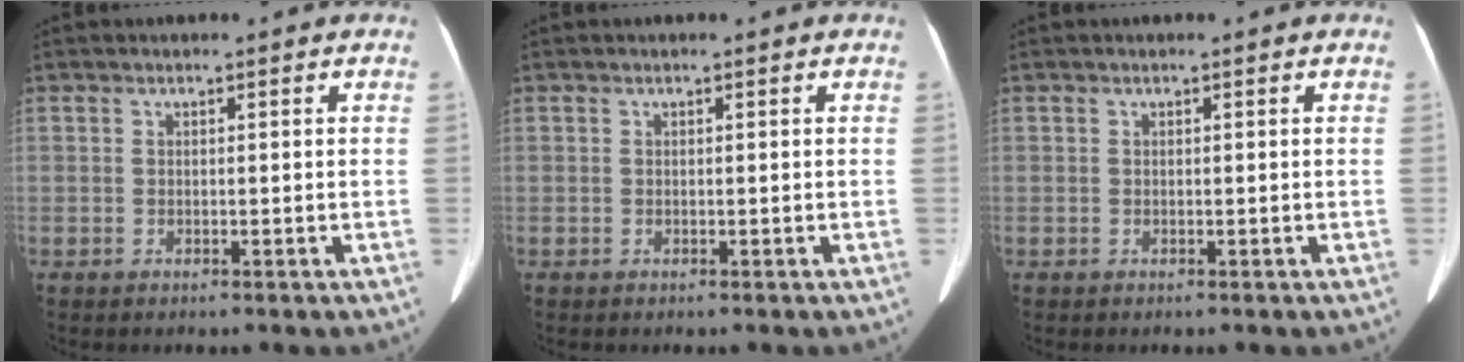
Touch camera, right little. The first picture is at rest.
{"total": 0.0}
{"total": 0.0}